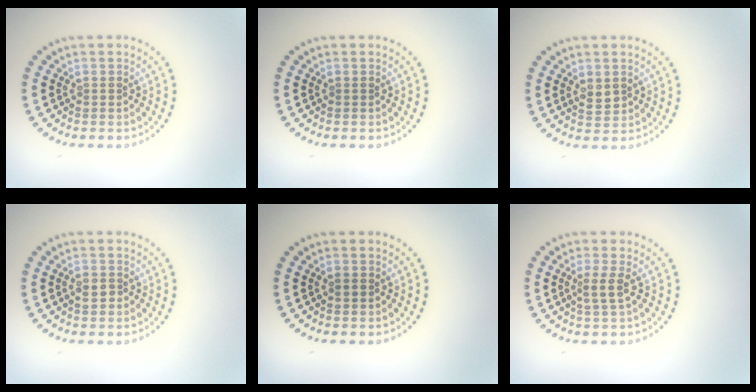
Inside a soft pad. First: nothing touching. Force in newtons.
{"total": 0.0}
{"total": 1.5, "press": 1.5, "slide": 0.3}
{"total": 1.2, "press": 1.1, "slide": 0.4}
{"total": 0.8, "press": 0.8, "slide": 0.0}
{"total": 1.7, "press": 1.3, "slide": 1.1}